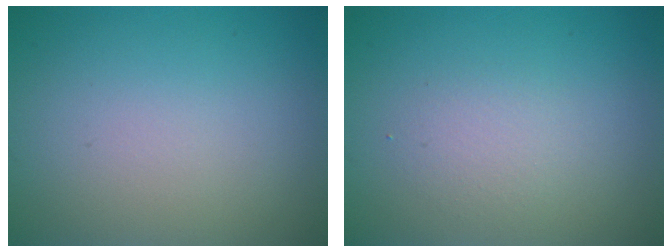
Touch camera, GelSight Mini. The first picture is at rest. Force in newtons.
{"total": 1.5, "press": 1.5, "slide": 0.1}